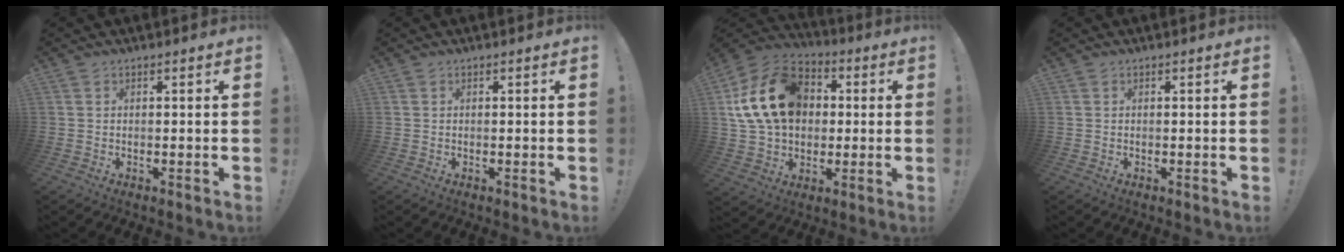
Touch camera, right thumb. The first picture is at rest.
{"total": 0.0}
{"total": 21.2, "force": [3.9, 16.0, 13.5], "torque": [-0.226, 0.005, 0.082]}
{"total": 0.0}